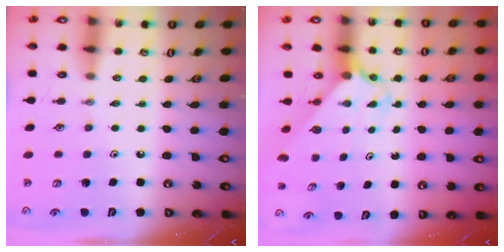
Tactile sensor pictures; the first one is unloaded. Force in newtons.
{"total": 2.3, "press": 2.3, "slide": 0.2}